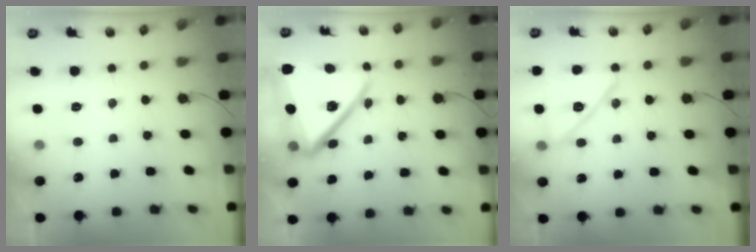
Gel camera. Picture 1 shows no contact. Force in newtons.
{"total": 22.8, "press": 22.7, "slide": 2.0}
{"total": 13.9, "press": 13.9, "slide": 0.3}